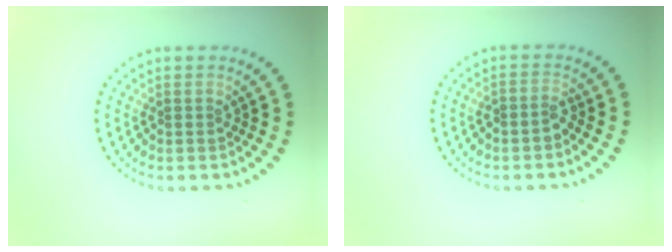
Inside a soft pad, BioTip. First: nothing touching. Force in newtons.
{"total": 1.4, "press": 1.1, "slide": 0.8}